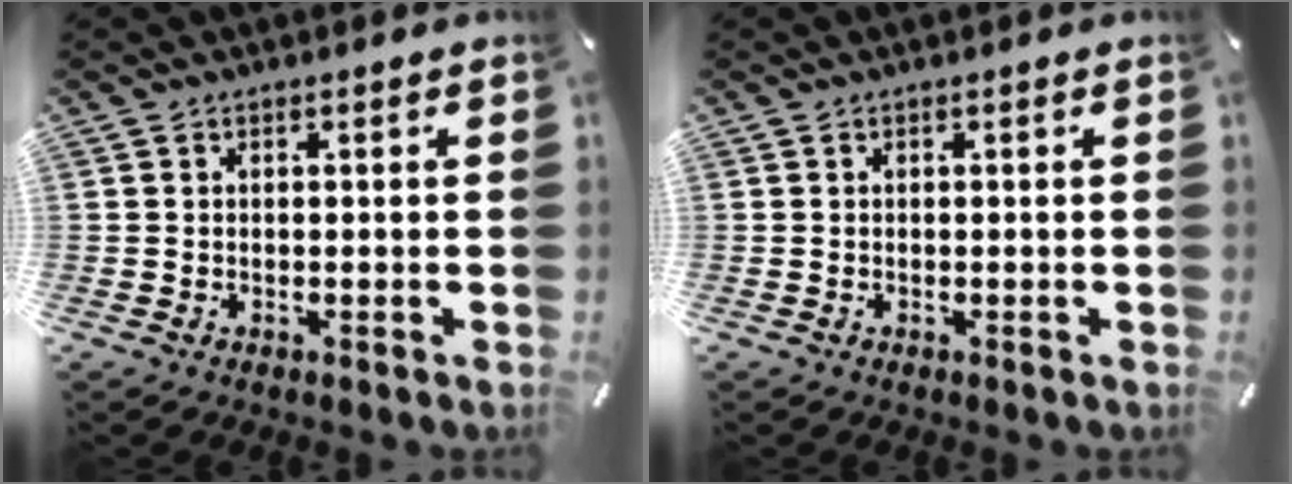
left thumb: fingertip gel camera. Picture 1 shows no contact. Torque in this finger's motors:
{"motor_torque": [0.00, 0.00, 0.00, 0.00, 0.00]}